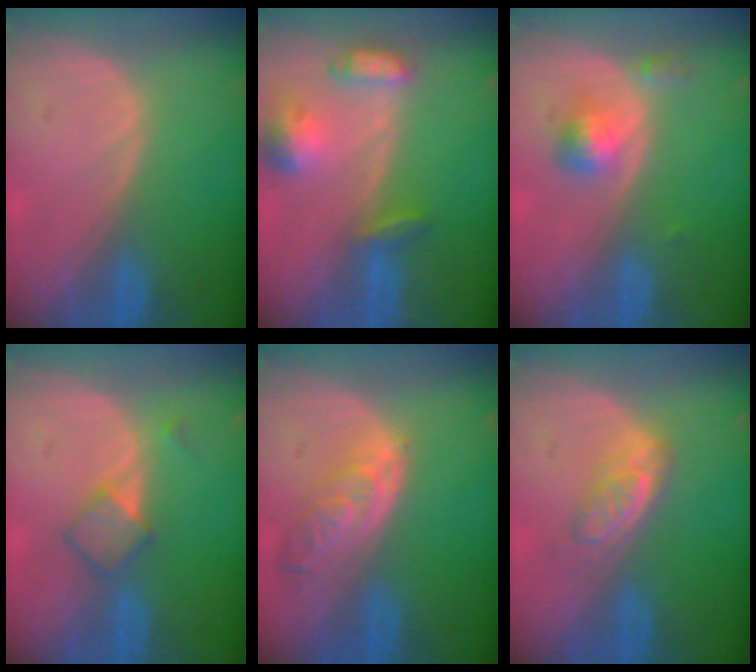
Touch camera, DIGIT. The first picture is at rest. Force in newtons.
{"total": 6.6, "press": 6.3, "slide": 2.2}
{"total": 3.3, "press": 3.3, "slide": 0.2}
{"total": 3.4, "press": 3.4, "slide": 0.3}
{"total": 5.8, "press": 5.3, "slide": 2.3}
{"total": 4.1, "press": 4.1, "slide": 0.5}